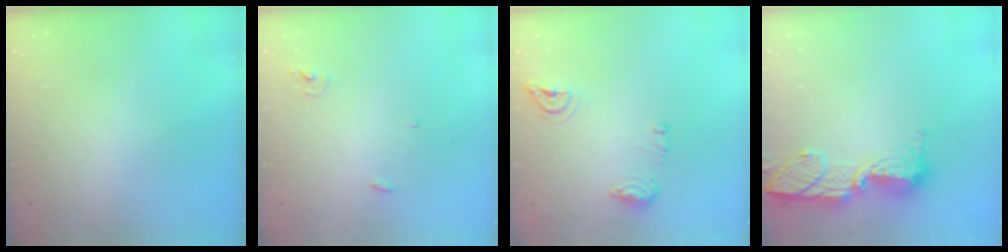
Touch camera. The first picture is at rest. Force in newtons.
{"total": 2.9, "press": 2.9, "slide": 0.2}
{"total": 8.5, "press": 8.5, "slide": 0.1}
{"total": 16.3, "press": 16.3, "slide": 1.3}